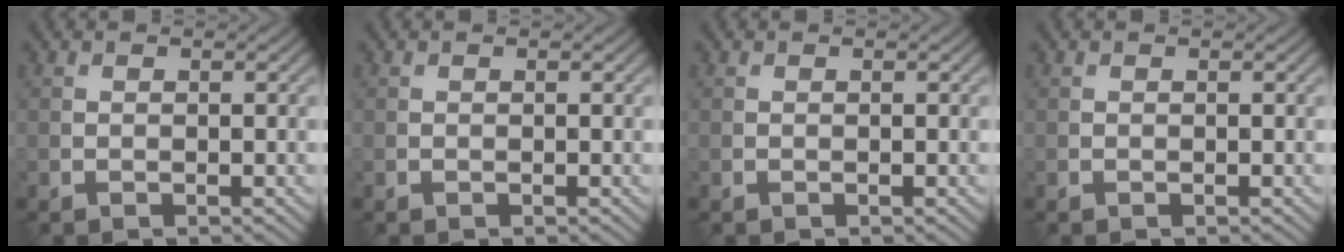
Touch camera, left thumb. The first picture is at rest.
{"total": 0.0}
{"total": 0.0}
{"total": 0.0}